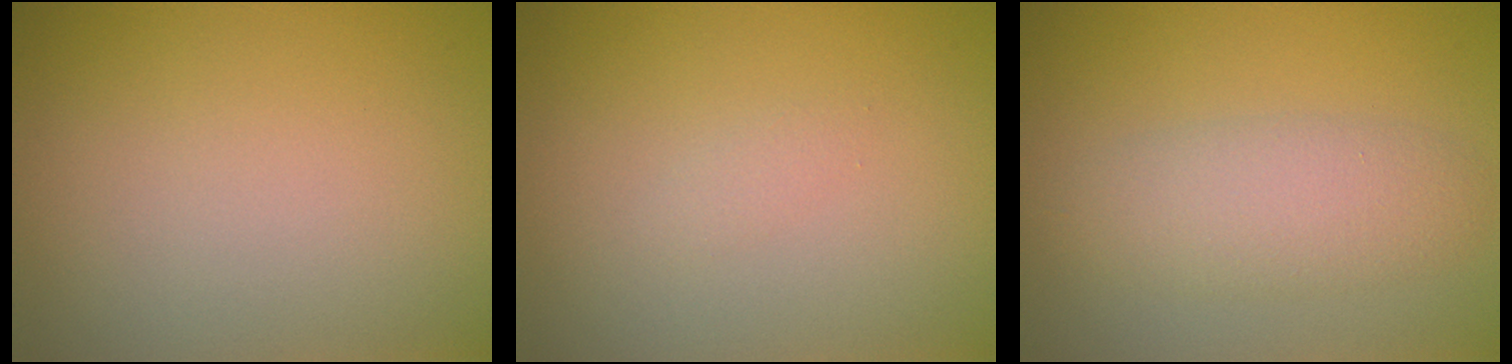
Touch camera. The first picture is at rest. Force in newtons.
{"total": 0.7, "press": 0.6, "slide": 0.1}
{"total": 3.5, "press": 3.5, "slide": 0.1}